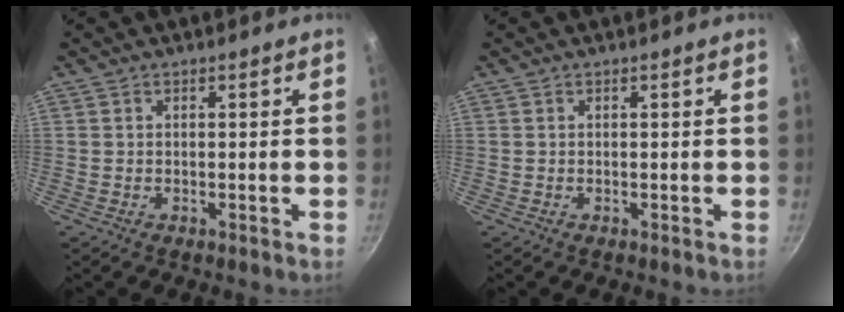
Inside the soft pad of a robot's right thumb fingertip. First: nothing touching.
{"total": 0.0}